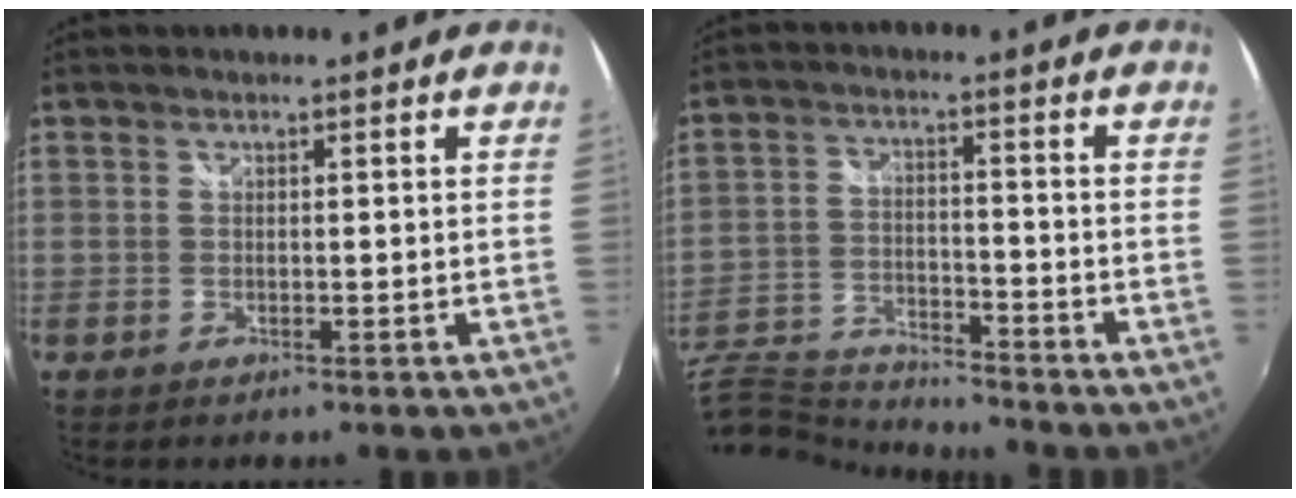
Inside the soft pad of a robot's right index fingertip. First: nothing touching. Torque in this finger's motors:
{"motor_torque": [-1.79, 0.34, -1.05, -0.21]}